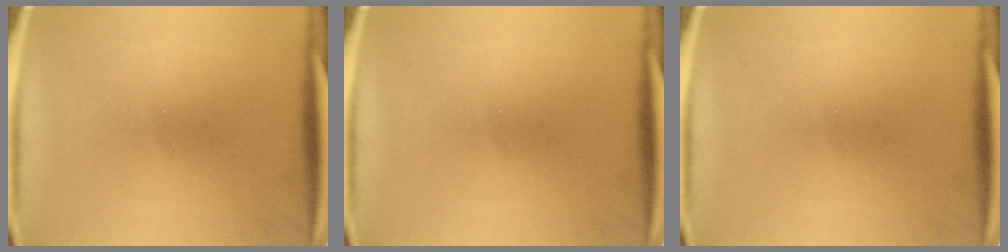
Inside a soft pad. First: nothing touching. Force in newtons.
{"total": 0.0}
{"total": 0.0}